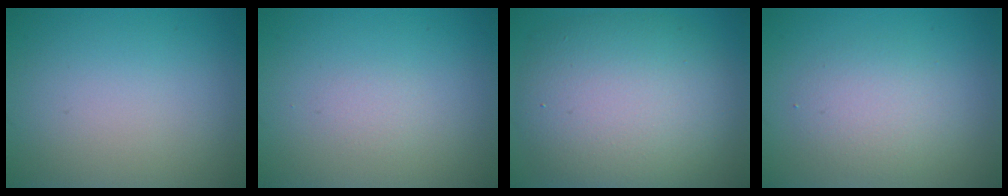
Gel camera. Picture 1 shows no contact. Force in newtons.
{"total": 0.7, "press": 0.7, "slide": 0.1}
{"total": 9.7, "press": 9.6, "slide": 0.7}
{"total": 2.9, "press": 2.9, "slide": 0.2}